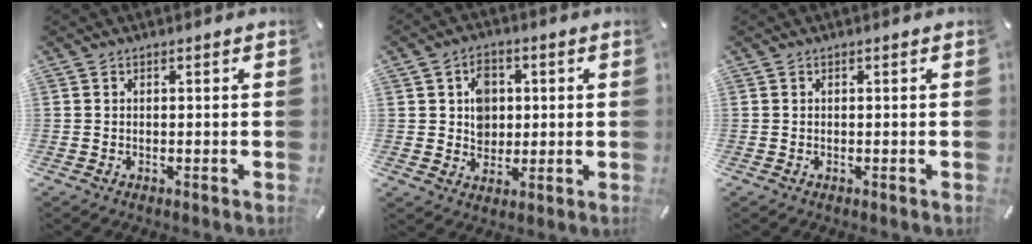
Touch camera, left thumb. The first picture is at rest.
{"total": 6.8, "force": [1.0, 6.0, 3.1], "torque": [-0.040, 0.004, 0.014]}
{"total": 0.0}